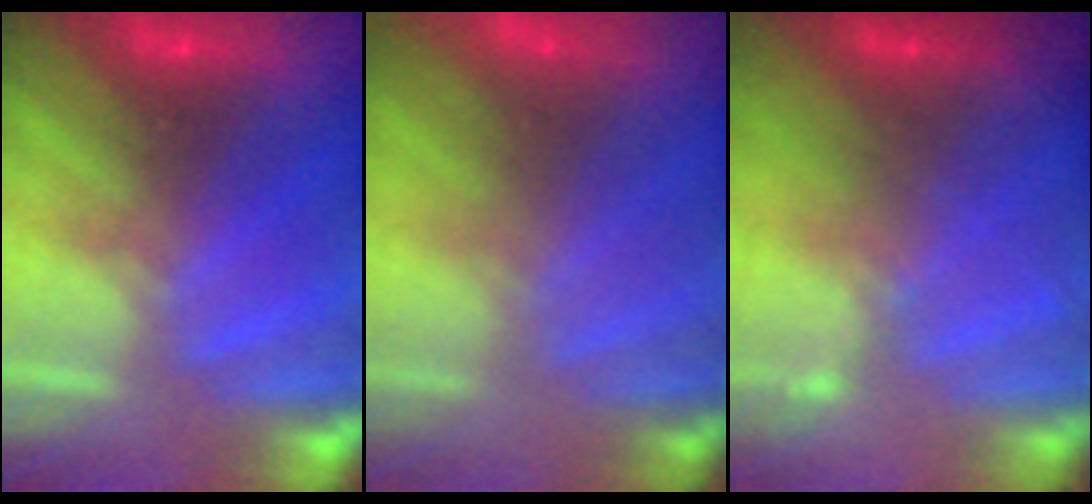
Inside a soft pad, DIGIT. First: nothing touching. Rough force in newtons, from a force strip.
{"total": 3.1}
{"total": 2.0}